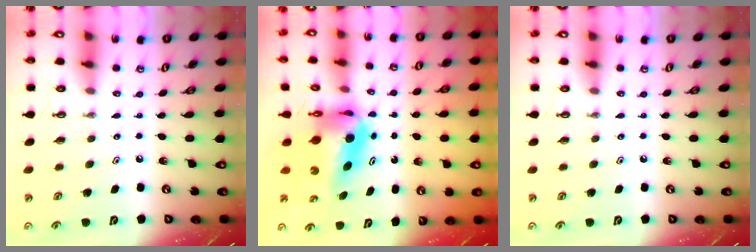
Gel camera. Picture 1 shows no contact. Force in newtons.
{"total": 10.2, "press": 6.6, "slide": 7.7}
{"total": 0.0}